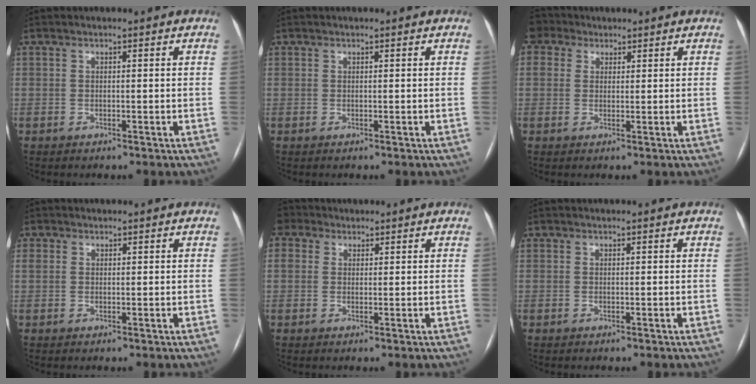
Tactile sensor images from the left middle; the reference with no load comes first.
{"total": 0.0}
{"total": 4.3, "force": [2.7, 3.2, 0.8], "torque": [-0.023, 0.028, 0.053]}
{"total": 1.7, "force": [0.6, 1.5, 0.5], "torque": [-0.010, 0.008, 0.010]}
{"total": 4.1, "force": [2.1, 3.3, 1.3], "torque": [-0.036, 0.027, 0.044]}
{"total": 0.0}